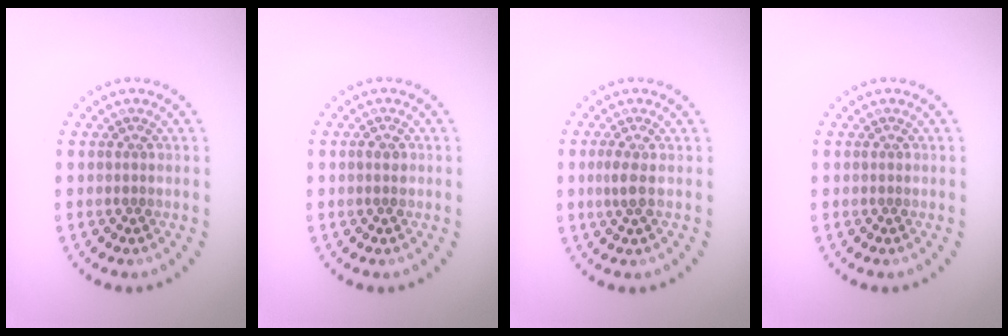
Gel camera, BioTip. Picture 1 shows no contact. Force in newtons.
{"total": 1.1, "press": 1.1, "slide": 0.2}
{"total": 1.4, "press": 1.2, "slide": 0.8}
{"total": 0.0}